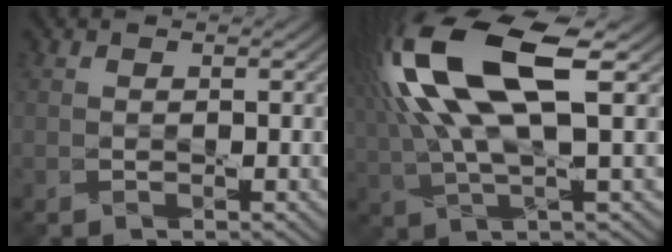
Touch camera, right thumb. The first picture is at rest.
{"total": 15.6, "force": [4.4, 5.3, 14.0], "torque": [-0.327, 0.020, 0.079]}